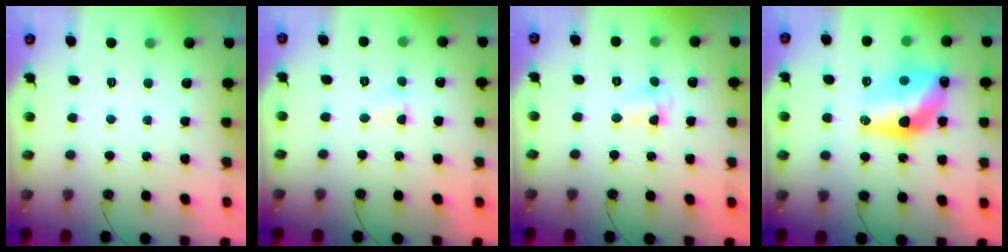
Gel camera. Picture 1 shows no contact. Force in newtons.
{"total": 1.6, "press": 1.3, "slide": 0.9}
{"total": 4.9, "press": 3.9, "slide": 2.9}
{"total": 14.7, "press": 14.6, "slide": 1.2}